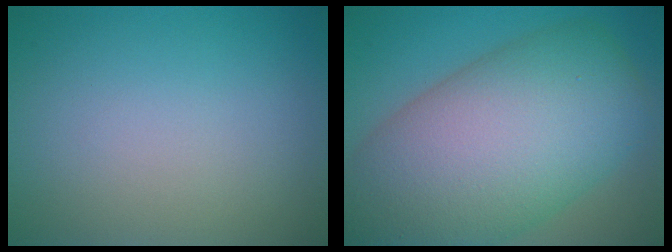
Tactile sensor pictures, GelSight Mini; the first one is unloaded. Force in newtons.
{"total": 15.1, "press": 15.1, "slide": 0.6}